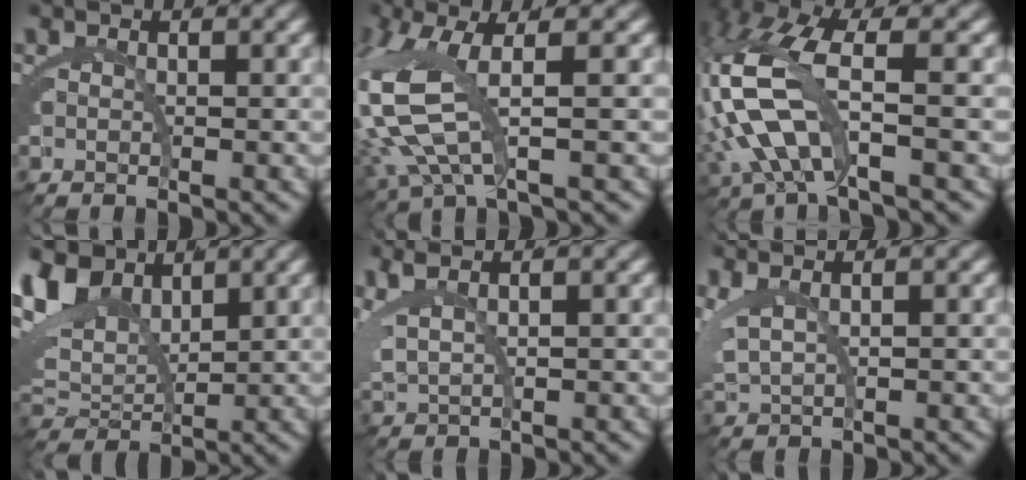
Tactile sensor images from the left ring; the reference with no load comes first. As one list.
[{"total": 6.5, "force": [1.5, 2.4, 5.9], "torque": [-0.146, -0.006, 0.037]}, {"total": 7.9, "force": [0.9, 4.0, 6.8], "torque": [-0.168, -0.017, 0.027]}, {"total": 8.3, "force": [4.4, 5.4, 4.5], "torque": [-0.116, -0.008, 0.087]}, {"total": 2.5, "force": [2.2, 0.6, 0.9], "torque": [-0.027, 0.011, 0.042]}, {"total": 1.8, "force": [1.7, 0.3, 0.6], "torque": [-0.022, 0.005, 0.039]}]